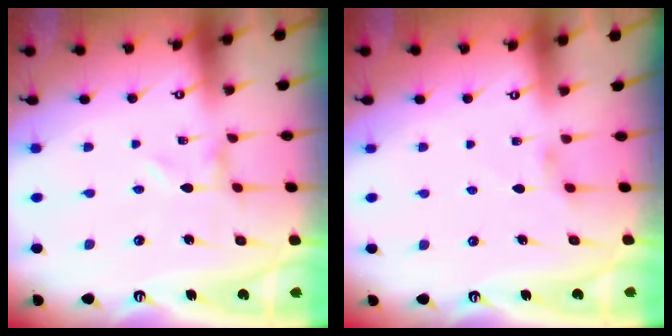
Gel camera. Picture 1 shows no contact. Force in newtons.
{"total": 2.7, "press": 2.7, "slide": 0.5}